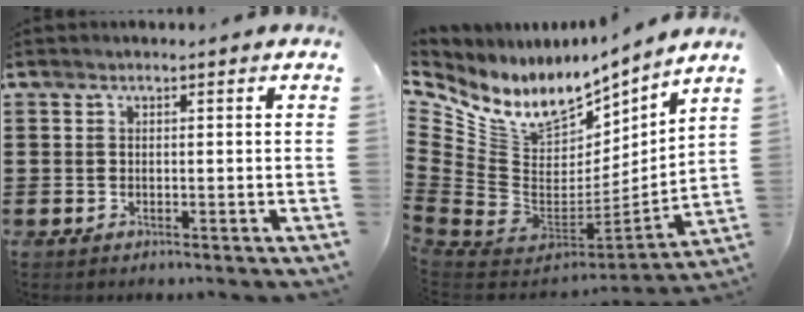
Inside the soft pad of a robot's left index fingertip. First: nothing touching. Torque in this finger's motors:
{"motor_torque": [0.09, -0.13, 0.24, 0.10]}